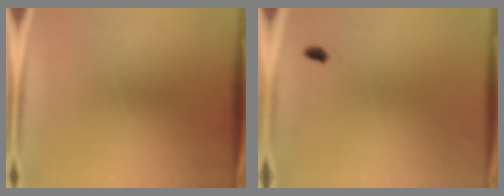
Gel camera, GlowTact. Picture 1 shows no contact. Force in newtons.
{"total": 1.1}